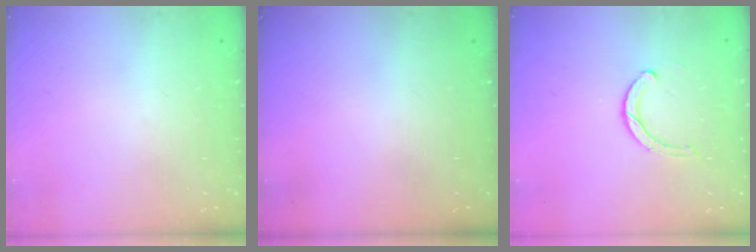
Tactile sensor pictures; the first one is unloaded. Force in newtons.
{"total": 0.0}
{"total": 3.0, "press": 2.9, "slide": 0.5}